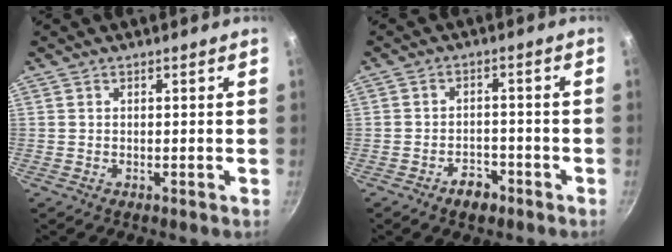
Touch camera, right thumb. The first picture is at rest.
{"total": 4.4, "force": [-2.9, 2.5, 2.1], "torque": [-0.016, 0.024, -0.041]}